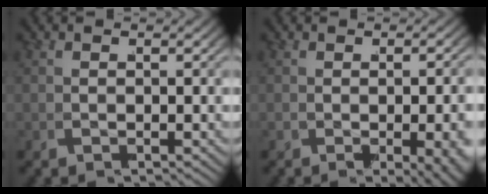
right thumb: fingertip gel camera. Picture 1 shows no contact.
{"total": 3.6, "force": [-0.8, 0.6, 3.5], "torque": [-0.038, -0.009, -0.004]}